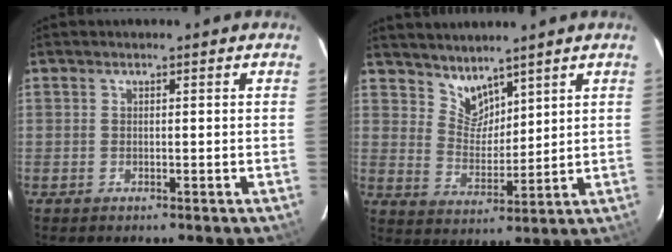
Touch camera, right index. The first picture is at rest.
{"total": 6.0, "force": [5.1, 2.7, 1.5], "torque": [-0.016, -0.001, 0.102]}